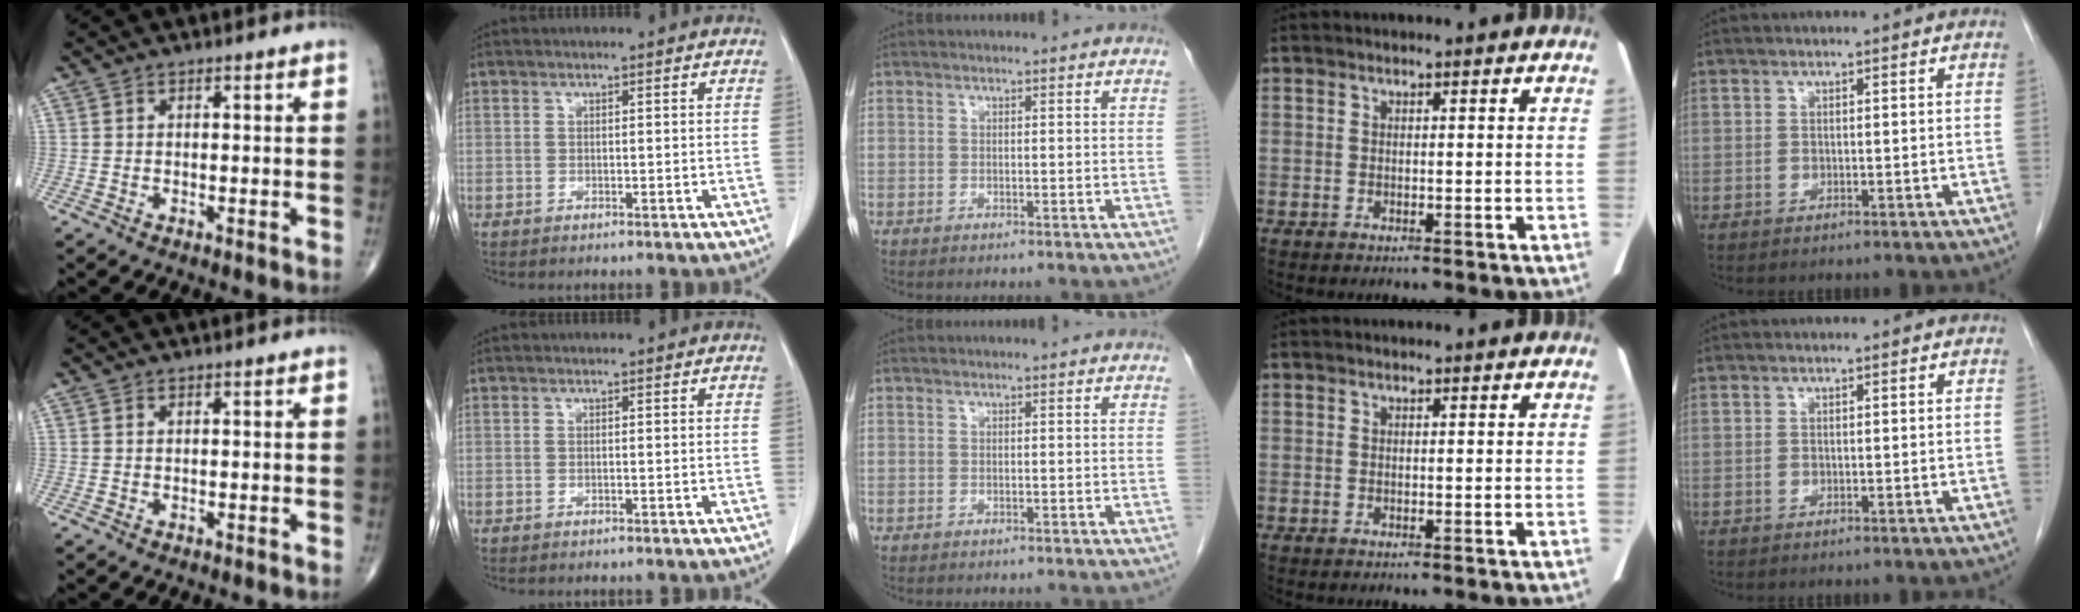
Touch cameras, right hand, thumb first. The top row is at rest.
{}